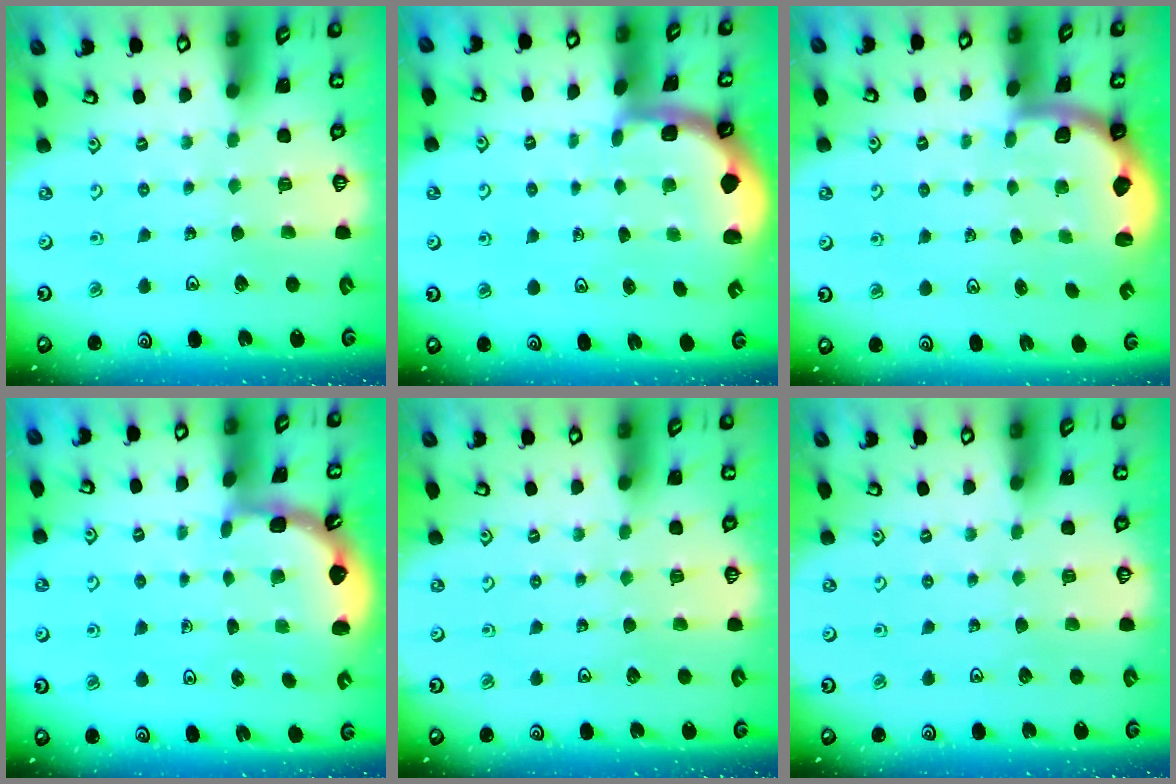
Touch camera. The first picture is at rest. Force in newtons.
{"total": 1.5, "press": 1.5, "slide": 0.2}
{"total": 2.0, "press": 2.0, "slide": 0.5}
{"total": 2.0, "press": 2.0, "slide": 0.2}
{"total": 0.0}
{"total": 0.0}